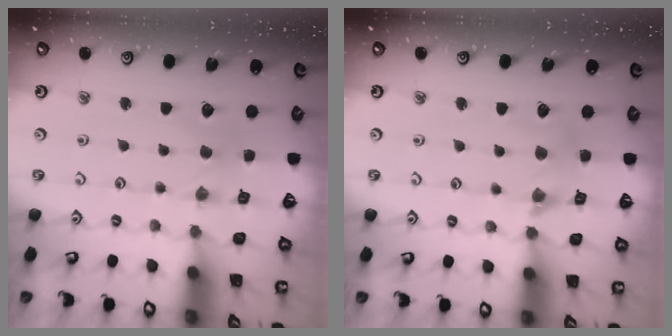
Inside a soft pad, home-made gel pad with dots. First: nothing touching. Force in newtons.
{"total": 6.8, "press": 6.8, "slide": 0.8}